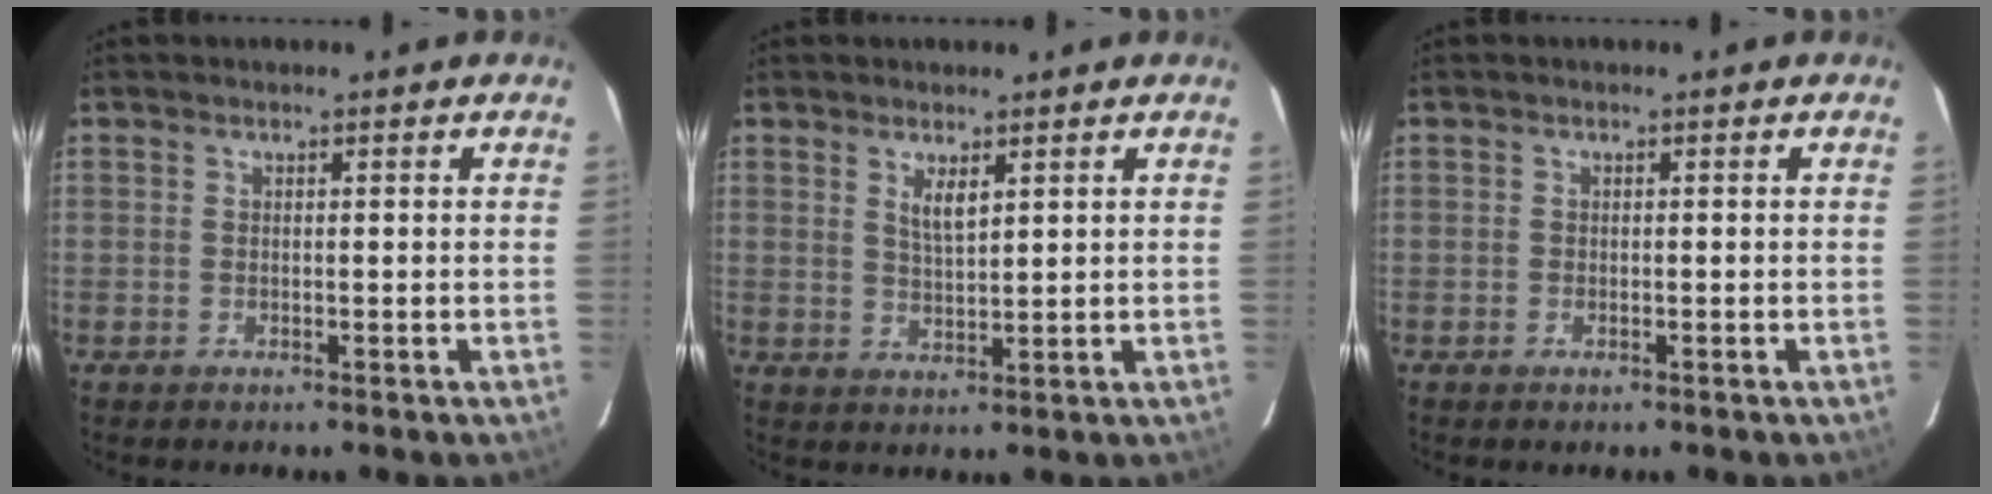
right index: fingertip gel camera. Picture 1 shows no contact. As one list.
[{"total": 3.4, "force": [1.8, 1.0, 2.8], "torque": [-0.051, -0.004, 0.034]}, {"total": 0.6, "force": [-0.4, 0.4, 0.3], "torque": [-0.004, -0.001, -0.007]}]